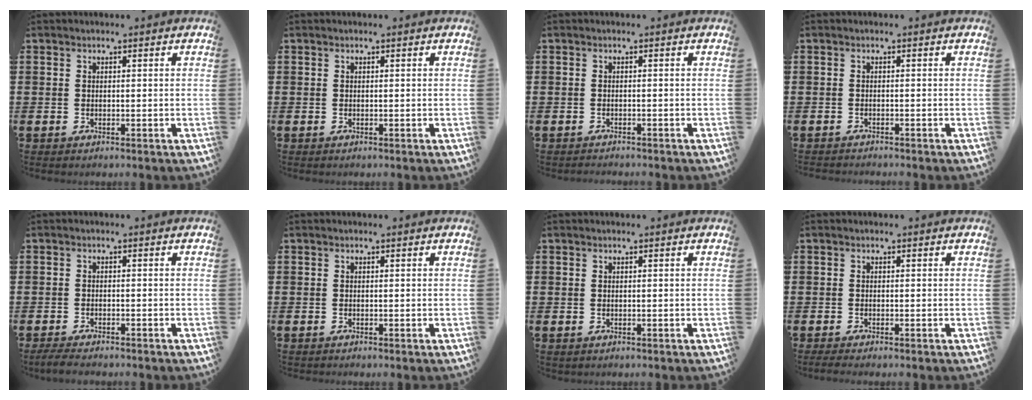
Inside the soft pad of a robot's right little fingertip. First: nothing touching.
{"total": 0.0}
{"total": 0.7, "force": [-0.7, 0.0, 0.0], "torque": [-0.001, -0.003, -0.014]}
{"total": 0.8, "force": [-0.8, -0.1, 0.0], "torque": [-0.002, -0.001, -0.017]}
{"total": 1.6, "force": [-1.5, 0.2, 0.6], "torque": [-0.012, 0.003, -0.029]}
{"total": 0.0}
{"total": 0.0}
{"total": 0.8, "force": [-0.4, 0.1, 0.7], "torque": [-0.010, -0.003, -0.008]}